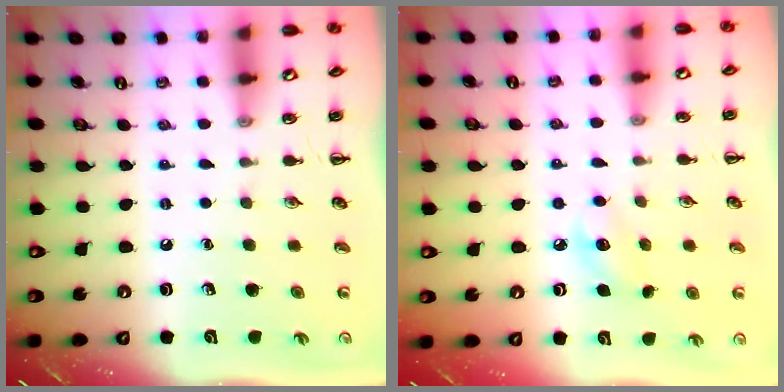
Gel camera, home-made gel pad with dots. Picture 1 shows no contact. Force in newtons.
{"total": 7.2, "press": 7.0, "slide": 1.9}